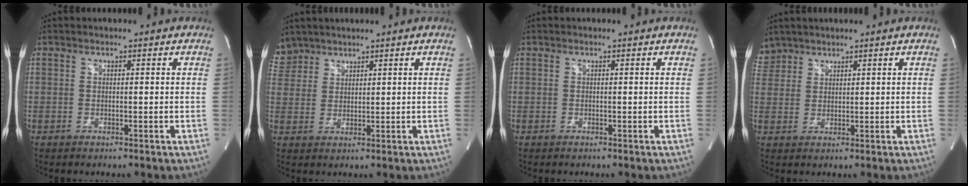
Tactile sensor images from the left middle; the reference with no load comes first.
{"total": 4.6, "force": [4.0, 2.2, -0.2], "torque": [0.003, 0.015, 0.087]}
{"total": 0.0}
{"total": 3.6, "force": [3.1, 1.7, -0.3], "torque": [0.005, 0.013, 0.066]}